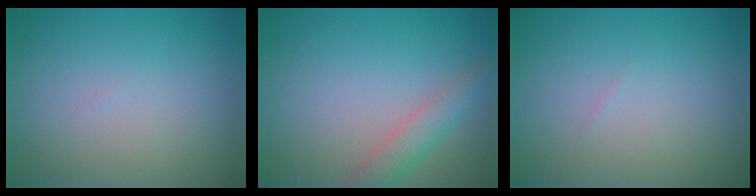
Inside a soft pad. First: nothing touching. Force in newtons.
{"total": 2.4, "press": 2.4, "slide": 0.1}
{"total": 0.0}